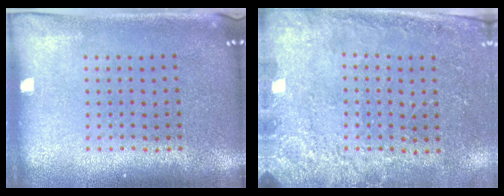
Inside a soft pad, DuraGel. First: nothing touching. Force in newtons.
{"total": 2.6, "press": 2.3, "slide": 1.1}